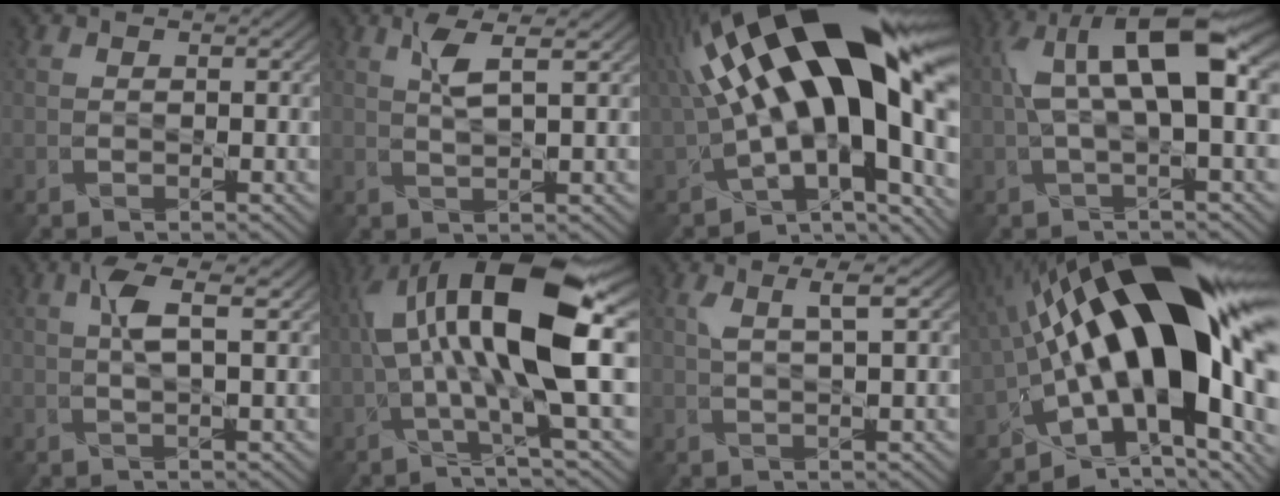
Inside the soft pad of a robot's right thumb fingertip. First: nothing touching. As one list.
[{"total": 2.6, "force": [1.6, -0.1, 2.1], "torque": [-0.048, 0.005, 0.035]}, {"total": 19.8, "force": [4.2, 8.3, 17.5], "torque": [-0.268, 0.014, 0.071]}, {"total": 10.3, "force": [2.1, 3.2, 9.6], "torque": [-0.186, 0.012, 0.039]}, {"total": 2.6, "force": [1.2, 0.1, 2.4], "torque": [-0.051, 0.010, 0.021]}, {"total": 14.1, "force": [2.4, 3.4, 13.4], "torque": [-0.247, 0.014, 0.041]}, {"total": 2.6, "force": [1.4, 0.1, 2.2], "torque": [-0.036, 0.010, 0.025]}, {"total": 20.1, "force": [0.3, 8.5, 18.2], "torque": [-0.290, 0.014, -0.014]}]